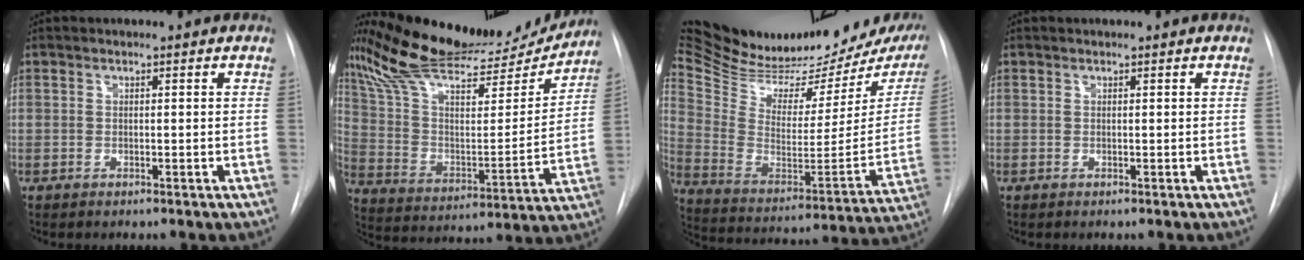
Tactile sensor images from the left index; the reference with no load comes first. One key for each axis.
{"total": 25.4, "fx": 22.7, "fy": 5.1, "fz": 10.1, "tx": -0.171, "ty": -0.011, "tz": 0.343}
{"total": 29.3, "fx": 24.3, "fy": 7.2, "fz": 14.6, "tx": -0.247, "ty": -0.047, "tz": 0.357}
{"total": 0.0}